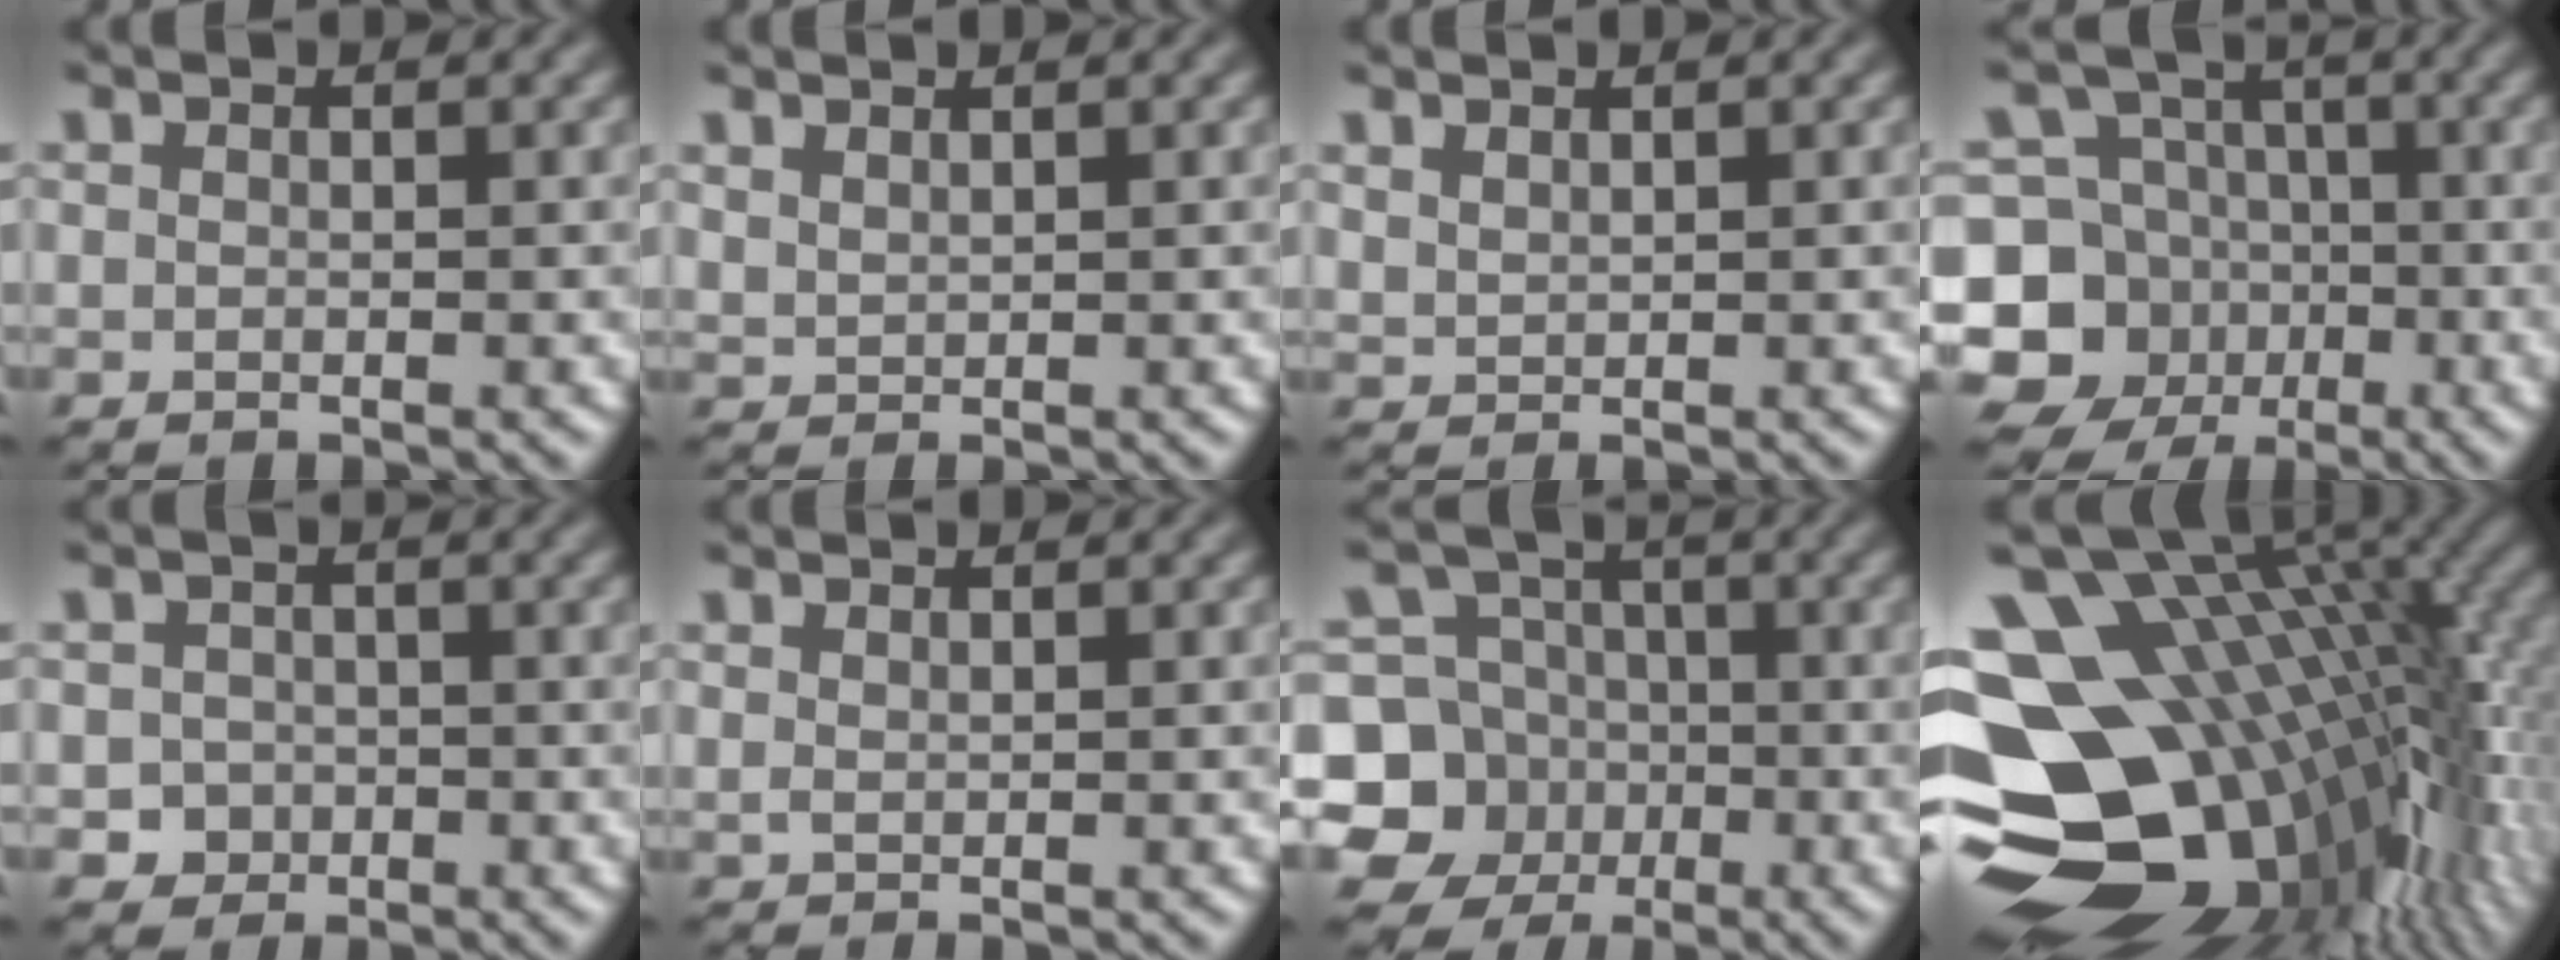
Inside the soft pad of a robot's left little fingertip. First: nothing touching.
{"total": 0.9, "force": [0.8, 0.3, 0.3], "torque": [-0.010, 0.002, 0.019]}
{"total": 0.9, "force": [0.8, 0.3, 0.4], "torque": [-0.011, 0.001, 0.017]}
{"total": 10.0, "force": [-3.6, 8.8, 3.0], "torque": [-0.058, -0.001, -0.090]}
{"total": 1.8, "force": [-0.7, 1.6, 0.4], "torque": [0.003, -0.001, -0.016]}
{"total": 0.6, "force": [0.5, 0.1, 0.2], "torque": [-0.008, 0.000, 0.012]}
{"total": 10.9, "force": [-3.3, 10.0, 2.8], "torque": [-0.069, -0.004, -0.084]}
{"total": 19.1, "force": [-1.7, 11.8, 14.9], "torque": [-0.240, -0.010, -0.017]}